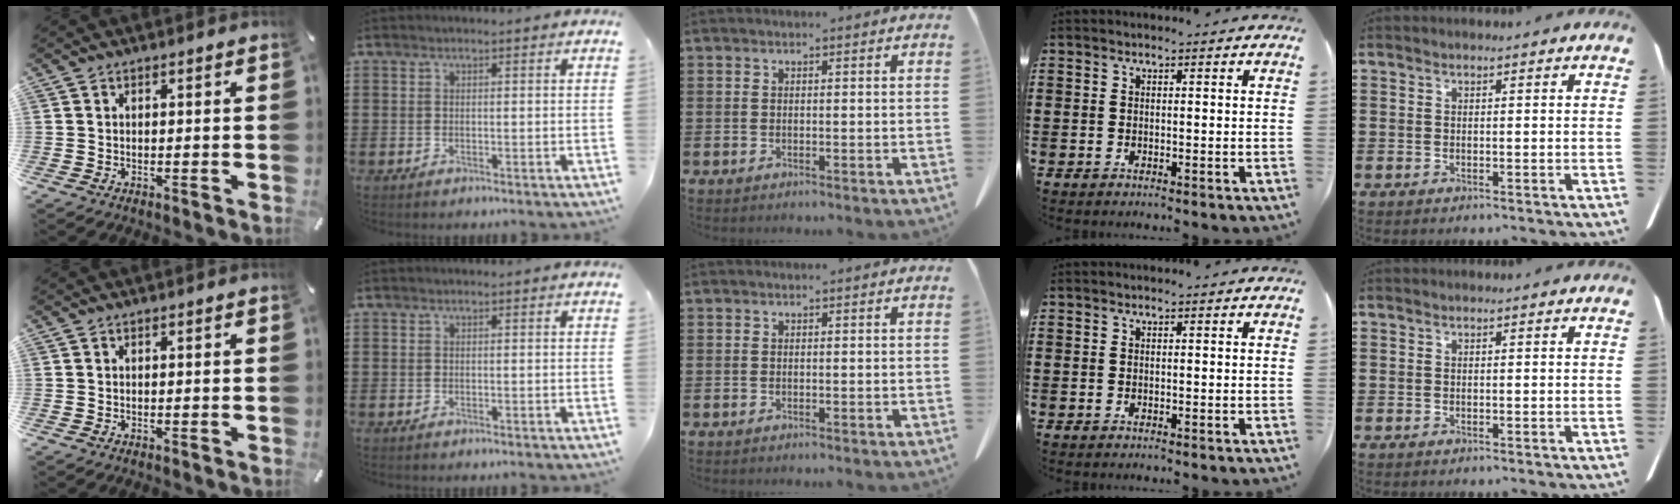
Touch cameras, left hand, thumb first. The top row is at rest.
{}